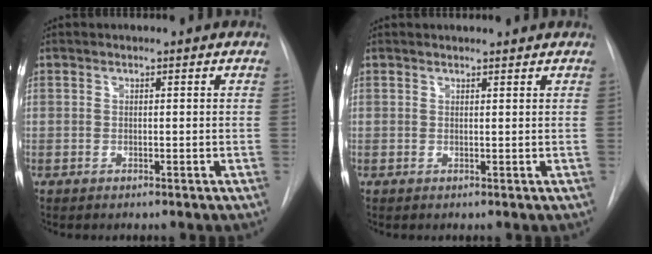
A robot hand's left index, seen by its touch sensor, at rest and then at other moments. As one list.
[{"total": 2.8, "force": [2.7, 0.2, 0.5], "torque": [-0.007, 0.014, 0.032]}]